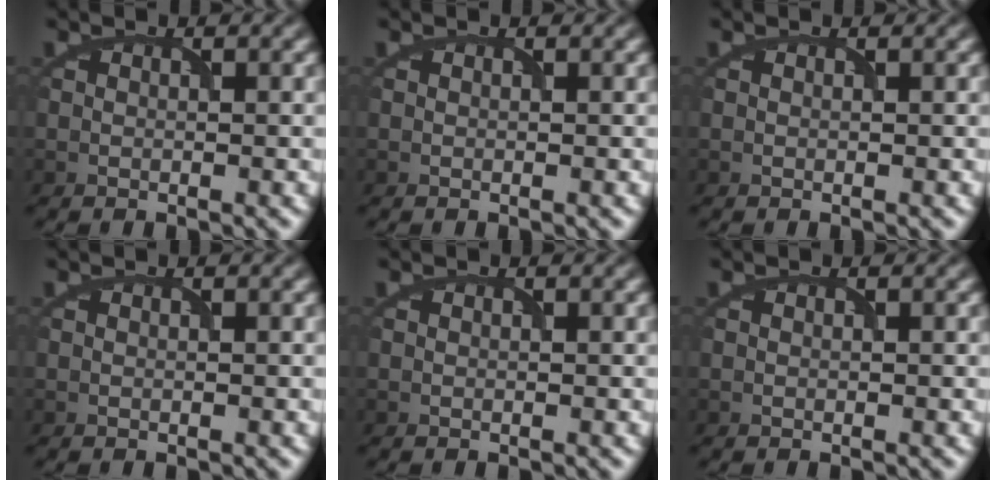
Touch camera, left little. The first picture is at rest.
{"total": 0.0}
{"total": 0.0}
{"total": 0.0}
{"total": 0.0}
{"total": 0.0}